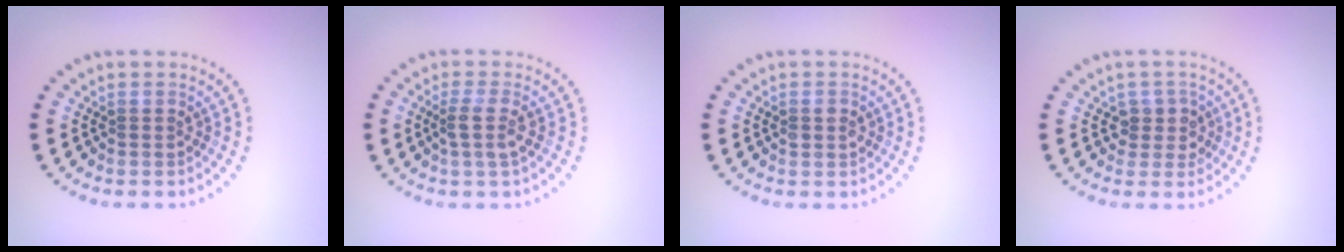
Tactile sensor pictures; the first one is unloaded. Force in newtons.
{"total": 2.1, "press": 1.6, "slide": 1.3}
{"total": 1.1, "press": 1.1, "slide": 0.1}
{"total": 2.2, "press": 1.8, "slide": 1.2}